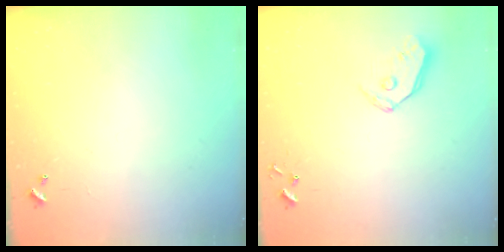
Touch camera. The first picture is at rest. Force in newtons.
{"total": 8.7, "press": 8.6, "slide": 1.3}